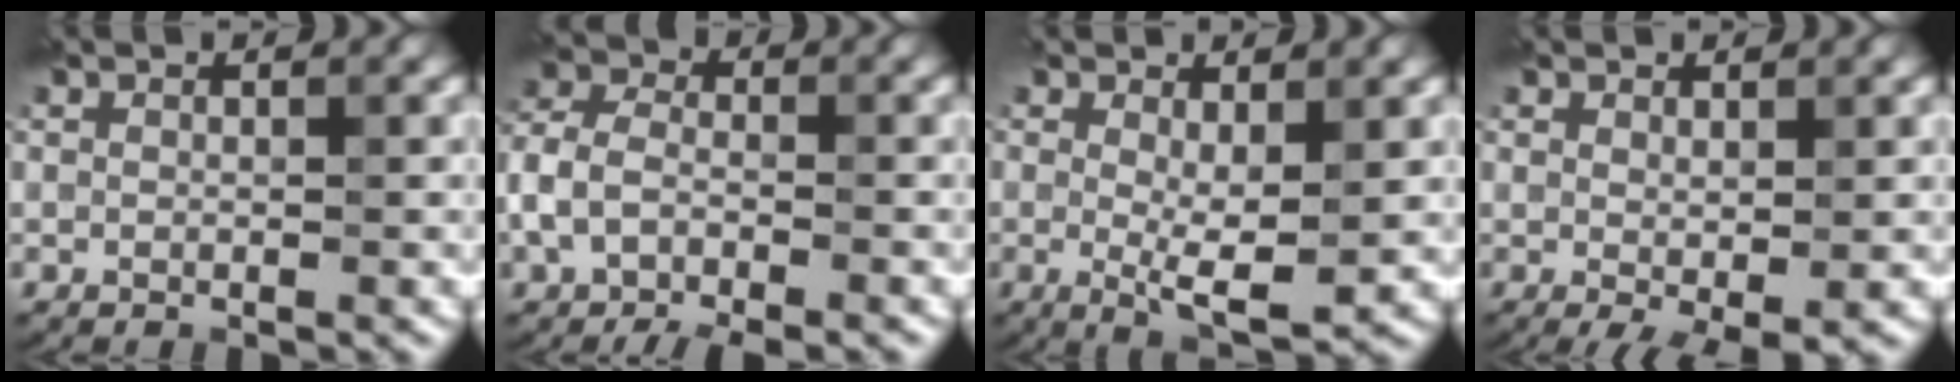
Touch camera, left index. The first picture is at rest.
{"total": 5.6, "force": [-2.9, 3.2, 3.6], "torque": [-0.082, 0.004, -0.065]}
{"total": 4.4, "force": [0.4, 1.3, 4.2], "torque": [-0.074, -0.014, 0.008]}
{"total": 2.0, "force": [0.0, 0.4, 2.0], "torque": [-0.032, -0.010, 0.006]}